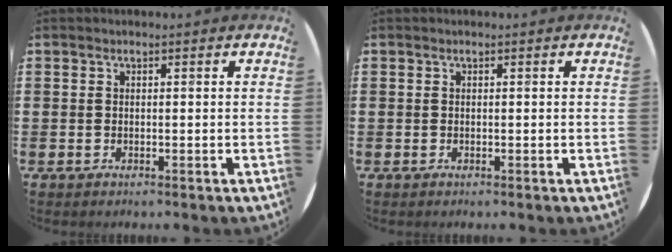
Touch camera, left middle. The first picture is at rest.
{"total": 0.0}